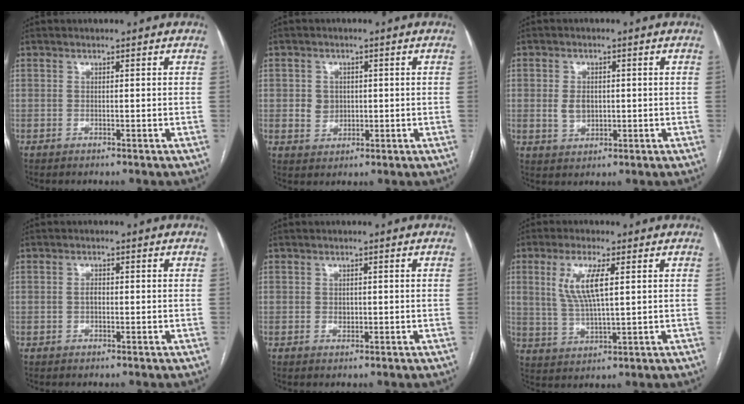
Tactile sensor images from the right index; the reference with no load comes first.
{"total": 3.5, "force": [0.3, 3.2, 1.3], "torque": [-0.021, 0.007, 0.012]}
{"total": 3.8, "force": [0.1, 2.8, 2.6], "torque": [-0.049, 0.004, 0.009]}
{"total": 1.3, "force": [-0.2, 0.8, 1.0], "torque": [-0.018, 0.003, -0.003]}
{"total": 1.2, "force": [0.0, 0.9, 0.7], "torque": [-0.009, 0.001, 0.001]}
{"total": 7.9, "force": [2.4, 1.8, 7.3], "torque": [-0.156, 0.002, 0.051]}